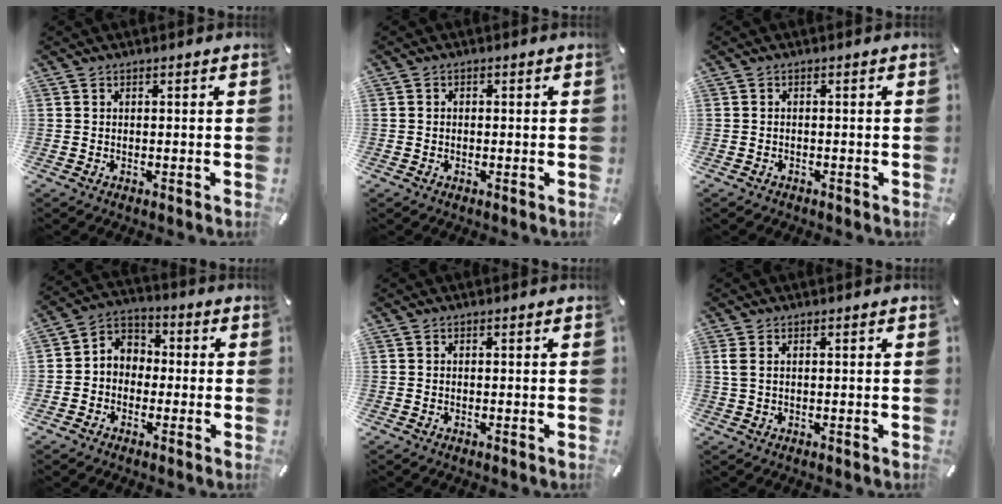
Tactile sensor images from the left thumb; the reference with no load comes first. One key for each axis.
{"total": 0.9, "fx": -0.3, "fy": 0.8, "fz": 0.4, "tx": -0.007, "ty": 0.003, "tz": -0.008}
{"total": 0.9, "fx": -0.7, "fy": 0.6, "fz": 0.2, "tx": -0.005, "ty": 0.002, "tz": -0.016}
{"total": 5.2, "fx": -1.9, "fy": 4.8, "fz": 0.8, "tx": -0.027, "ty": 0.012, "tz": -0.043}
{"total": 0.0}
{"total": 1.8, "fx": 0.6, "fy": 0.5, "fz": 1.6, "tx": -0.035, "ty": 0.002, "tz": 0.010}